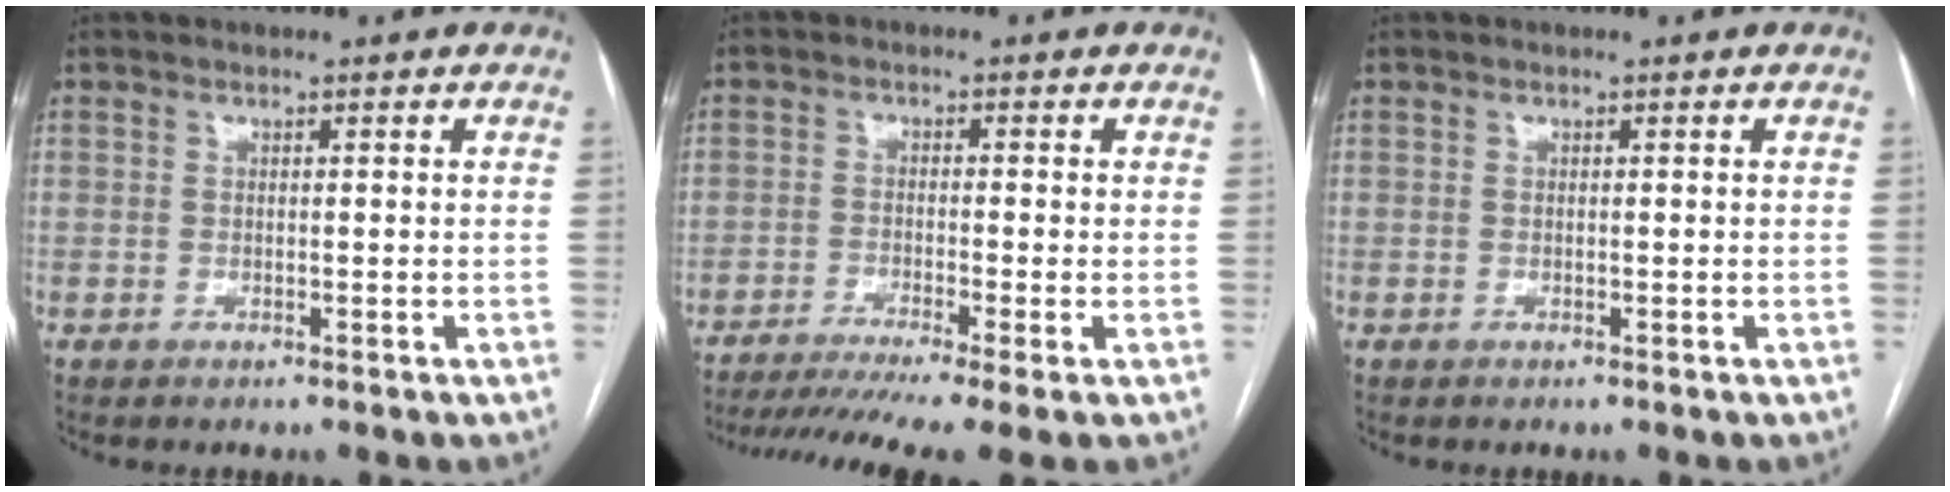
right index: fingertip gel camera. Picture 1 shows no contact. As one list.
[{"total": 12.0, "force": [-9.0, -0.1, 7.9], "torque": [-0.127, -0.023, -0.144]}, {"total": 0.0}]